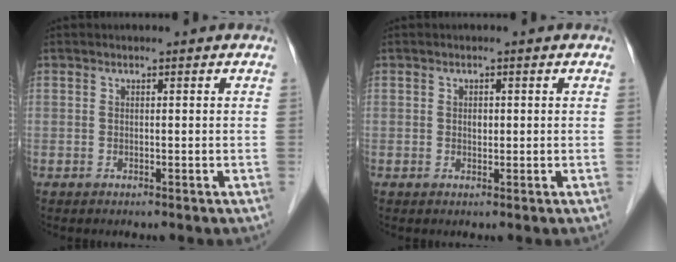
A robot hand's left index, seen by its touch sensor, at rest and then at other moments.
{"total": 1.1, "force": [0.2, 0.7, 0.7], "torque": [-0.012, 0.001, 0.002]}